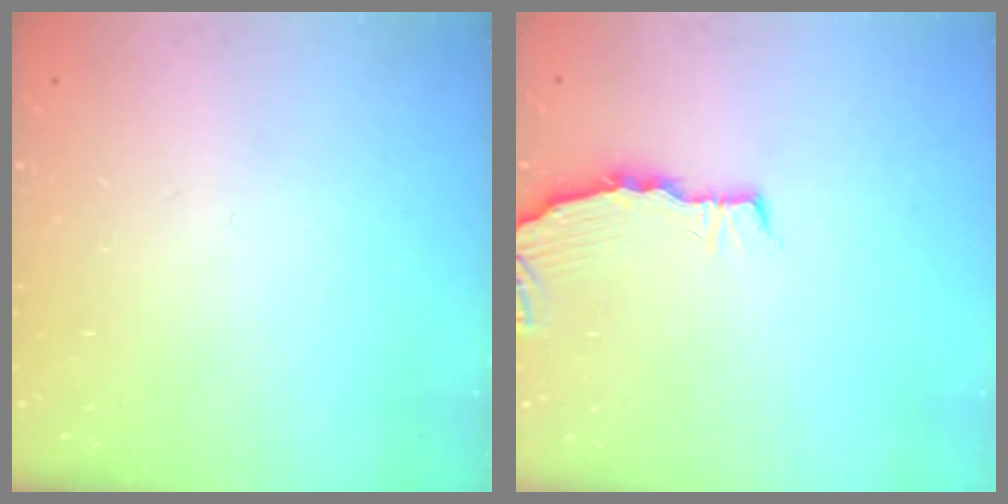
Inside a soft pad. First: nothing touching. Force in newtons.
{"total": 4.3, "press": 4.3, "slide": 0.3}